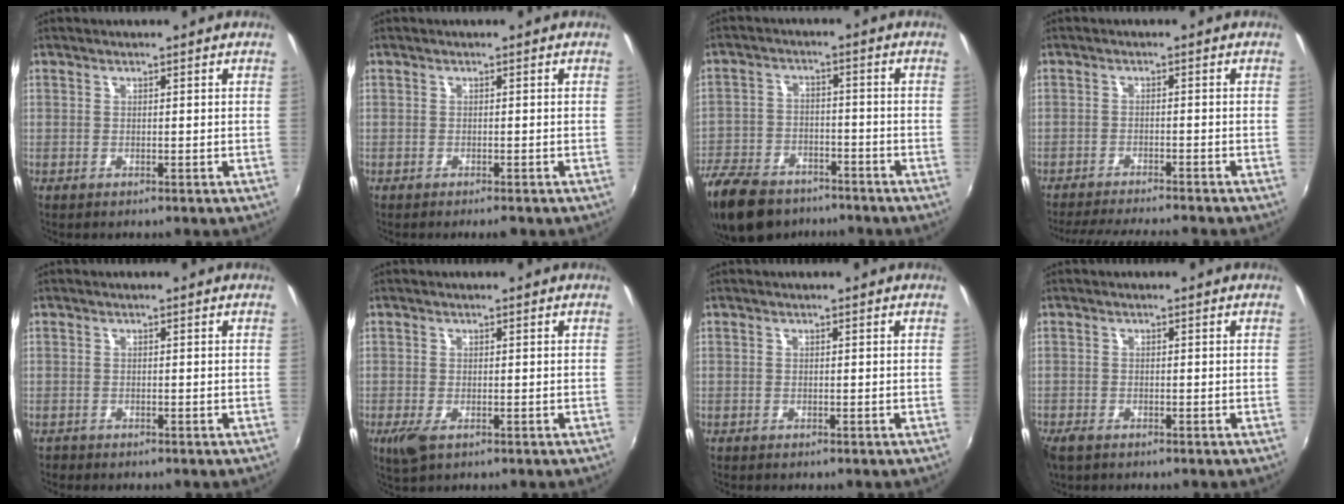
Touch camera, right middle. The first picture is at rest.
{"total": 1.3, "force": [-1.1, 0.3, 0.6], "torque": [-0.015, -0.003, -0.019]}
{"total": 17.4, "force": [-12.8, 8.9, 7.6], "torque": [-0.198, -0.015, -0.214]}
{"total": 10.4, "force": [-9.5, 0.4, 4.2], "torque": [-0.096, -0.011, -0.148]}
{"total": 1.0, "force": [-0.9, 0.5, 0.0], "torque": [-0.005, 0.001, -0.017]}
{"total": 3.3, "force": [-1.6, 1.4, 2.5], "torque": [-0.052, -0.013, -0.027]}
{"total": 0.0}
{"total": 2.8, "force": [-2.1, 1.3, 1.3], "torque": [-0.032, -0.010, -0.043]}